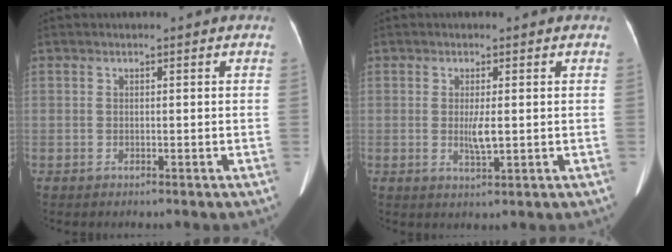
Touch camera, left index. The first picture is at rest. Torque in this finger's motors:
{"motor_torque": [0.73, 0.08, 0.25, 0.08]}